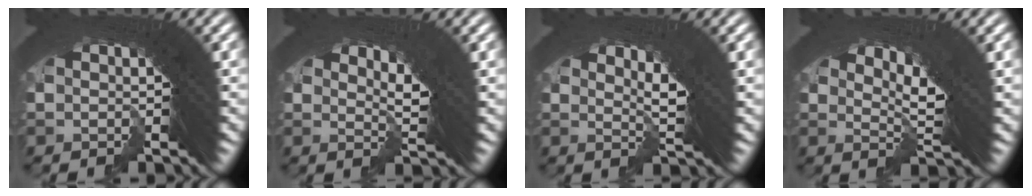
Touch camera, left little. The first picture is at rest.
{"total": 2.9, "force": [1.4, 0.8, 2.4], "torque": [-0.052, -0.012, 0.028]}
{"total": 3.7, "force": [1.5, 1.3, 3.1], "torque": [-0.058, -0.010, 0.027]}
{"total": 4.8, "force": [2.0, 1.5, 4.1], "torque": [-0.073, -0.007, 0.035]}